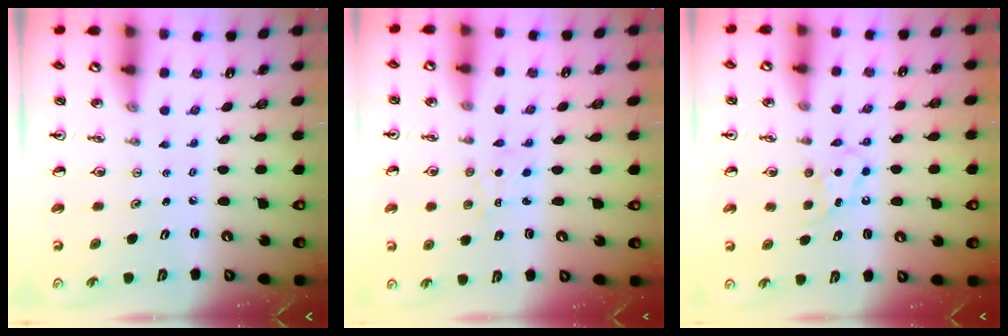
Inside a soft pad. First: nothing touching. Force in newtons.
{"total": 2.9, "press": 2.8, "slide": 0.4}
{"total": 5.3, "press": 5.2, "slide": 0.5}